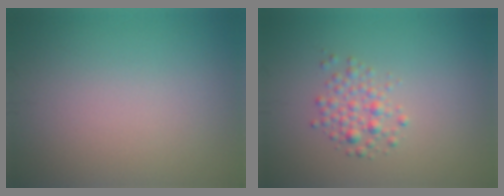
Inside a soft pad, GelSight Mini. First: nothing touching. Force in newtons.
{"total": 2.1, "press": 2.1, "slide": 0.1}